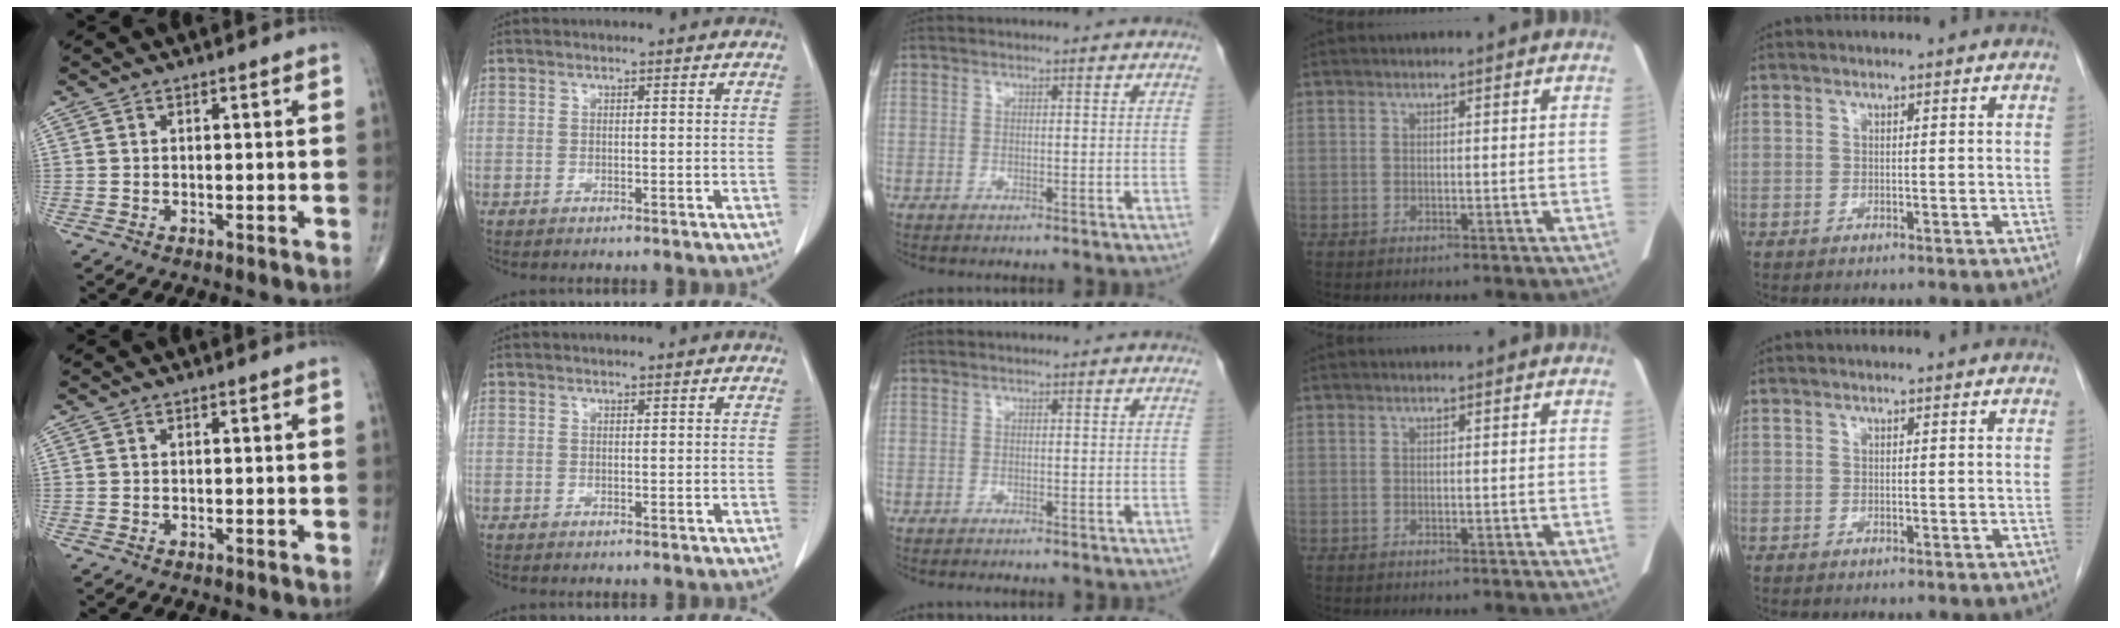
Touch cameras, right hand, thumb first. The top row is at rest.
{"middle": {"total": 0.7, "force": [-0.7, 0.2, 0.2], "torque": [-0.007, -0.002, -0.010]}}